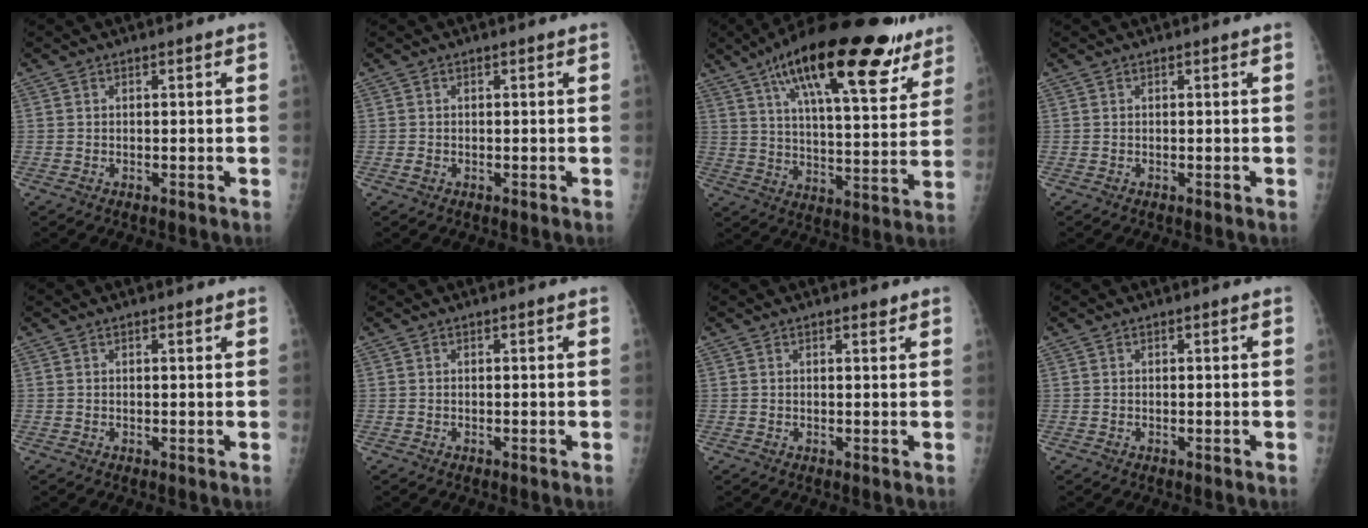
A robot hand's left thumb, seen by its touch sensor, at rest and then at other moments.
{"total": 0.8, "force": [-0.1, 0.6, 0.5], "torque": [-0.005, 0.000, -0.001]}
{"total": 26.3, "force": [16.0, 8.6, 19.1], "torque": [-0.265, -0.035, 0.245]}
{"total": 0.0}
{"total": 0.7, "force": [0.5, 0.2, 0.5], "torque": [-0.007, -0.002, 0.008]}
{"total": 0.0}
{"total": 1.2, "force": [0.9, 0.4, 0.7], "torque": [-0.006, -0.005, 0.013]}
{"total": 0.0}